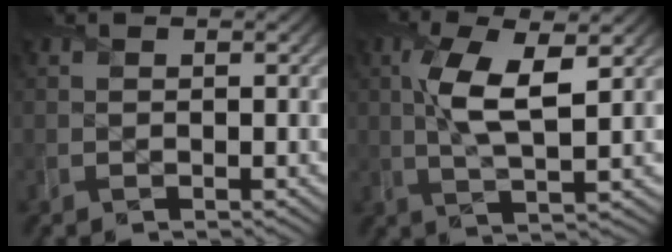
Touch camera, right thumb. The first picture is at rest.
{"total": 7.7, "force": [1.6, 2.5, 7.1], "torque": [-0.156, 0.005, 0.027]}